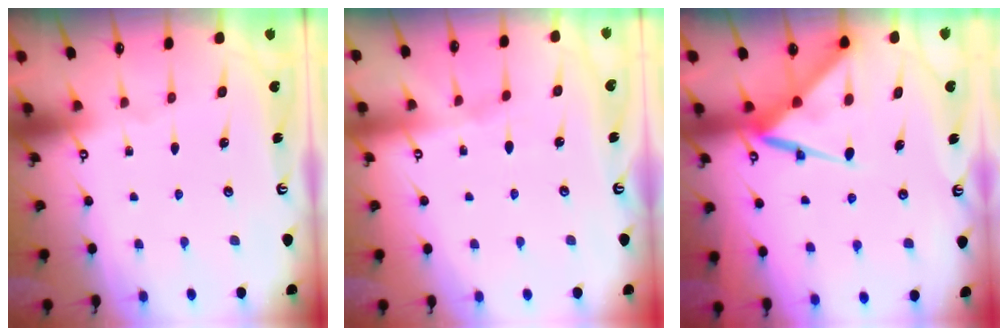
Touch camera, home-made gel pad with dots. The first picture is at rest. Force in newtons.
{"total": 2.2, "press": 2.1, "slide": 0.4}
{"total": 10.2, "press": 10.1, "slide": 1.1}